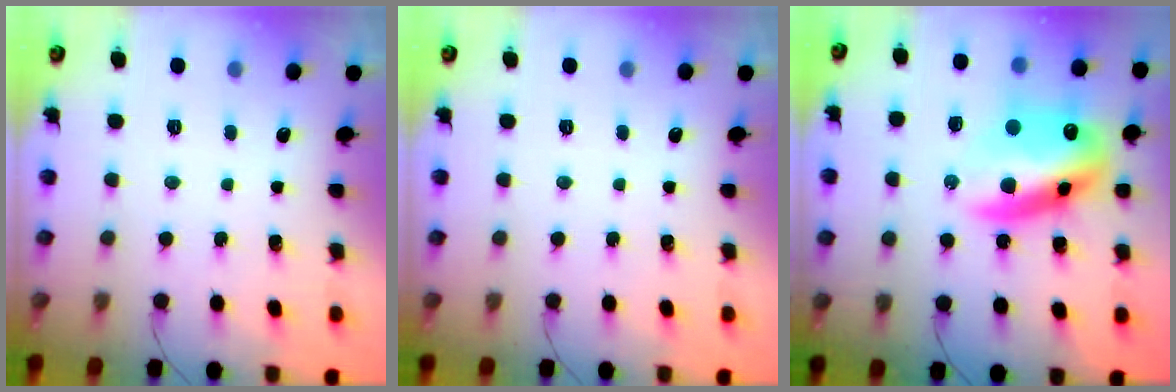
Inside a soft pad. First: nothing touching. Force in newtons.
{"total": 0.0}
{"total": 17.3, "press": 16.9, "slide": 3.8}